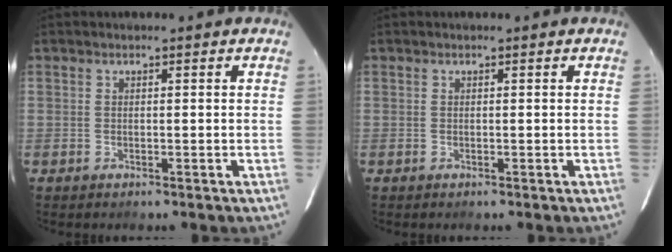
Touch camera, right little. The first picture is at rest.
{"total": 0.0}